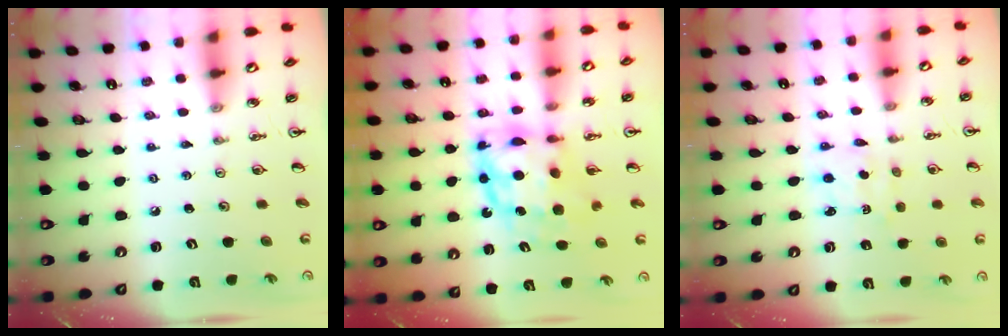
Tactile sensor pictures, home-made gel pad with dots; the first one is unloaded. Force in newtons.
{"total": 10.8, "press": 10.8, "slide": 0.9}
{"total": 2.3, "press": 2.3, "slide": 0.5}